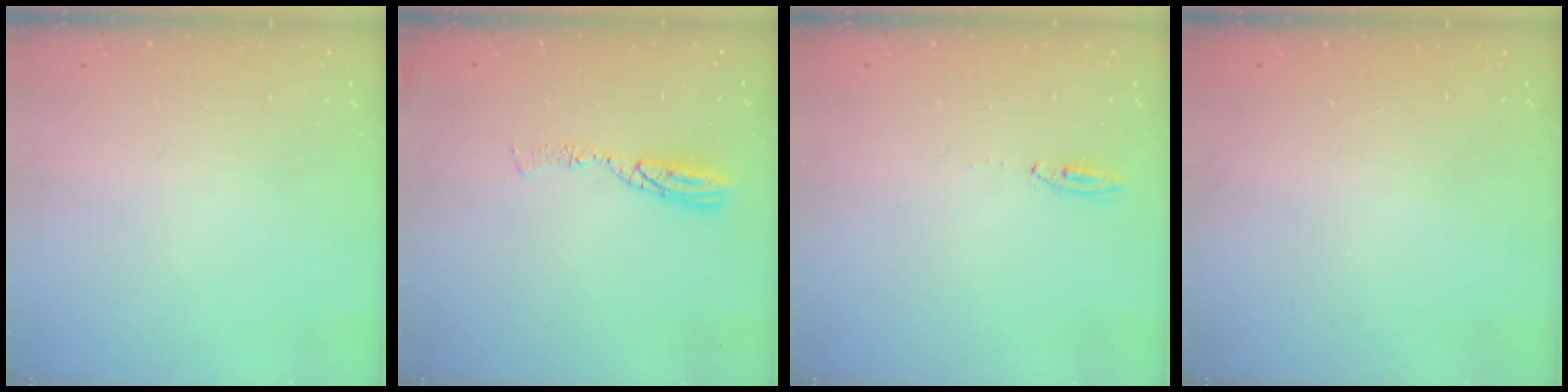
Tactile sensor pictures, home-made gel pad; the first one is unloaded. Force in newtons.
{"total": 6.6, "press": 6.5, "slide": 0.7}
{"total": 3.0, "press": 2.8, "slide": 1.2}
{"total": 0.0}